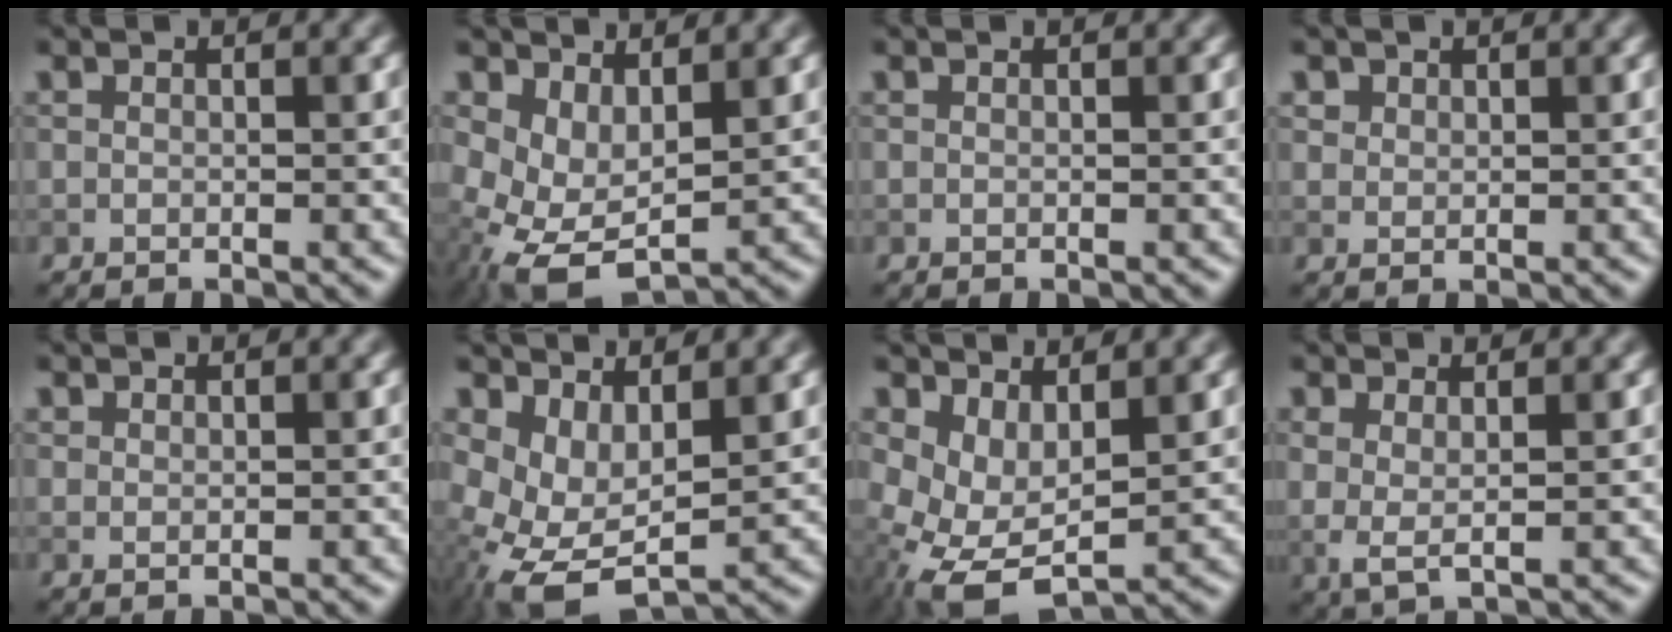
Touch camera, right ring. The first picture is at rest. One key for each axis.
{"total": 5.8, "fx": -0.2, "fy": 3.6, "fz": 4.6, "tx": -0.111, "ty": -0.012, "tz": 0.004}
{"total": 0.0}
{"total": 1.0, "fx": 0.7, "fy": 0.7, "fz": 0.2, "tx": -0.001, "ty": -0.002, "tz": 0.015}
{"total": 0.5, "fx": 0.5, "fy": 0.1, "fz": 0.1, "tx": -0.001, "ty": -0.001, "tz": 0.011}
{"total": 7.2, "fx": -0.3, "fy": 4.5, "fz": 5.6, "tx": -0.129, "ty": -0.018, "tz": 0.003}
{"total": 6.4, "fx": -0.3, "fy": 4.0, "fz": 5.0, "tx": -0.118, "ty": -0.013, "tz": 0.002}
{"total": 2.1, "fx": 0.7, "fy": 0.6, "fz": 1.9, "tx": -0.037, "ty": -0.005, "tz": 0.014}